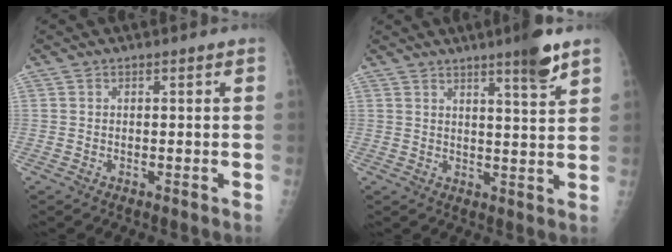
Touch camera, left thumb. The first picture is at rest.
{"total": 6.4, "force": [4.3, 0.2, 4.6], "torque": [-0.063, -0.030, 0.062]}